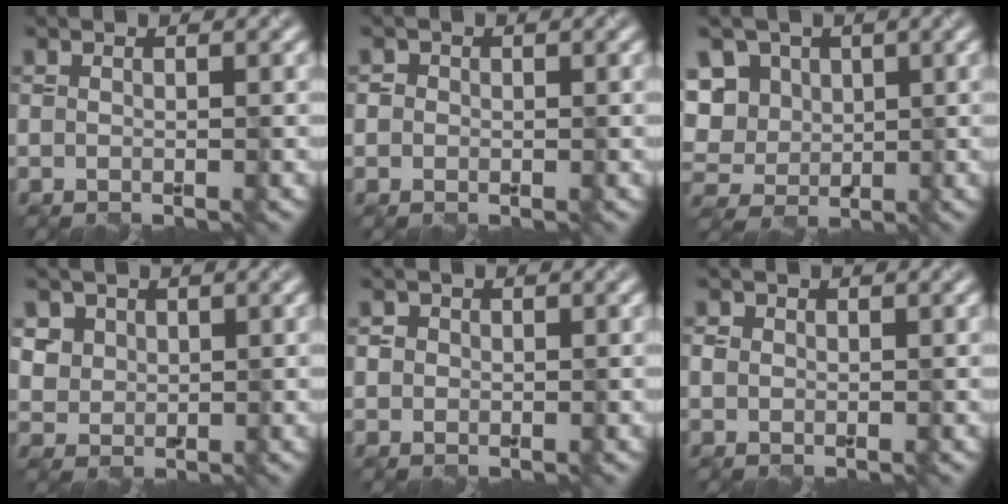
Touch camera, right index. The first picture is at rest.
{"total": 1.1, "force": [0.2, 1.1, 0.2], "torque": [0.006, 0.001, -0.001]}
{"total": 8.3, "force": [2.5, 6.9, 3.9], "torque": [-0.072, 0.020, 0.025]}
{"total": 3.6, "force": [1.7, 2.9, 1.3], "torque": [-0.044, 0.001, 0.042]}
{"total": 1.3, "force": [0.4, 1.2, 0.3], "torque": [0.003, 0.002, 0.006]}
{"total": 0.9, "force": [0.1, 0.9, 0.2], "torque": [-0.001, 0.001, -0.001]}